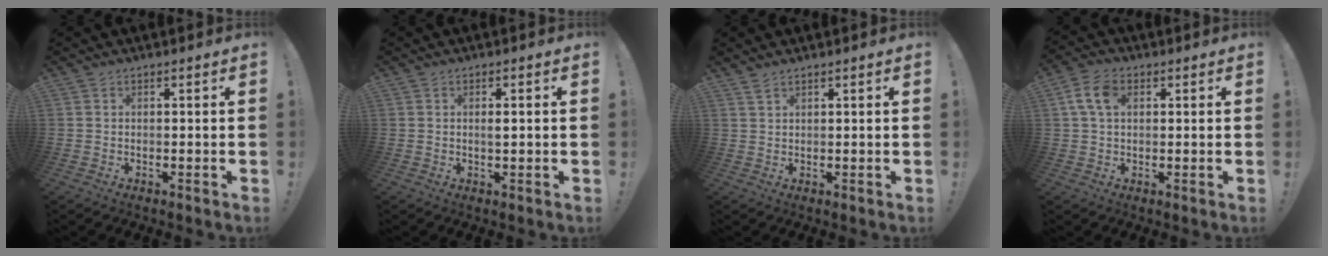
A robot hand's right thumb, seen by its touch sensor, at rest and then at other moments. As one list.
[{"total": 1.6, "force": [0.1, 0.2, 1.6], "torque": [-0.027, 0.000, -0.001]}, {"total": 1.5, "force": [1.3, 0.4, 0.7], "torque": [-0.011, -0.003, 0.024]}, {"total": 7.6, "force": [1.9, 4.8, 5.6], "torque": [-0.105, 0.010, 0.039]}]